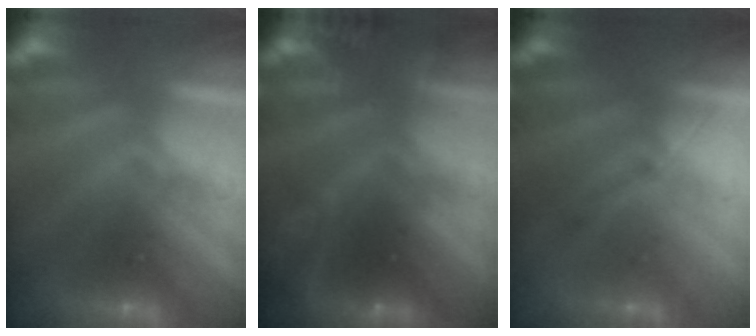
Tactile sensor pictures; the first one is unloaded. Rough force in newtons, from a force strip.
{"total": 9.0}
{"total": 1.2}